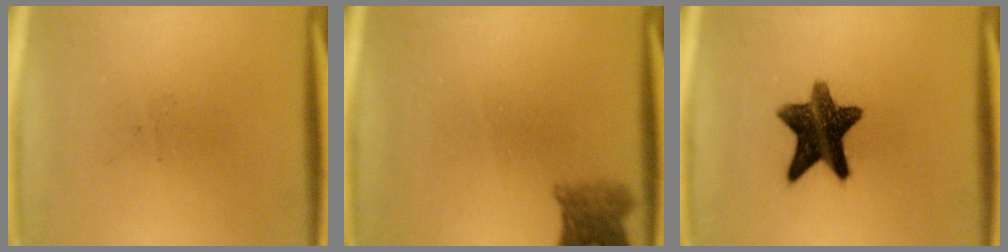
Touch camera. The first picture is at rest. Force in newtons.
{"total": 3.8}
{"total": 12.0}